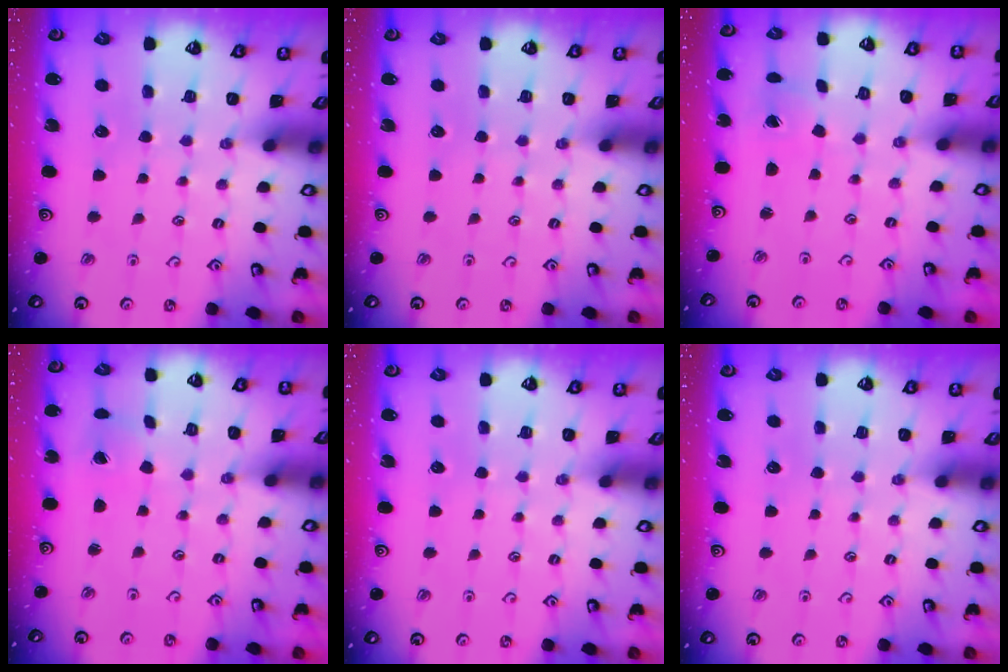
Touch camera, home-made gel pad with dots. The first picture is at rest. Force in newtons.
{"total": 0.0}
{"total": 0.8, "press": 0.8, "slide": 0.0}
{"total": 1.2, "press": 1.2, "slide": 0.2}
{"total": 0.0}
{"total": 0.0}